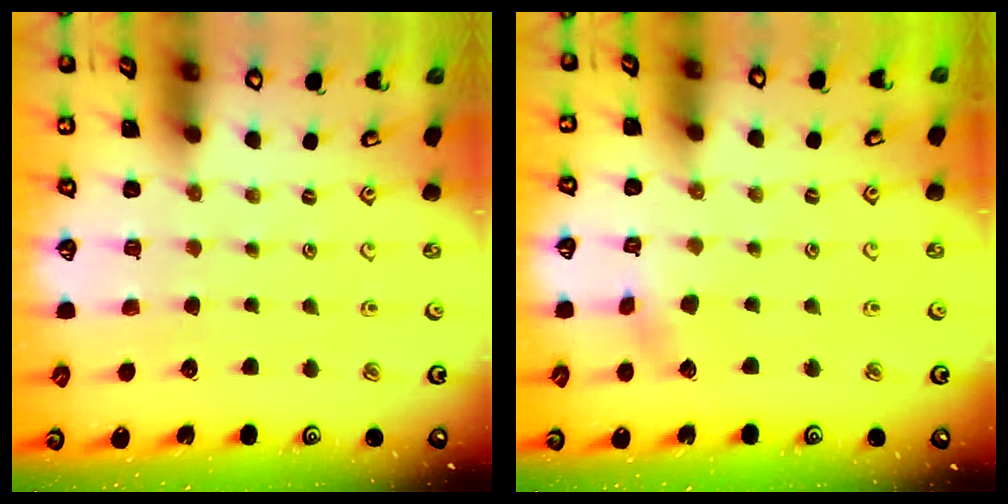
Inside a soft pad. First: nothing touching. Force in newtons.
{"total": 3.9, "press": 3.9, "slide": 0.6}